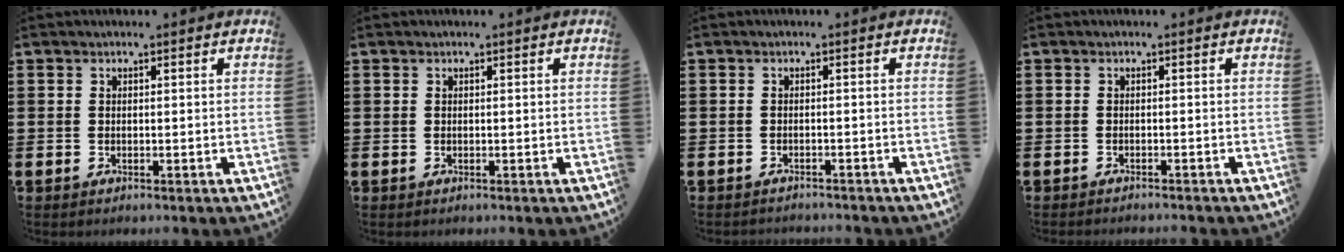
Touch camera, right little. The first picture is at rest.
{"total": 0.0}
{"total": 0.9, "force": [-0.9, 0.0, -0.1], "torque": [0.000, 0.002, -0.020]}
{"total": 0.6, "force": [-0.6, -0.1, 0.0], "torque": [0.001, -0.001, -0.014]}